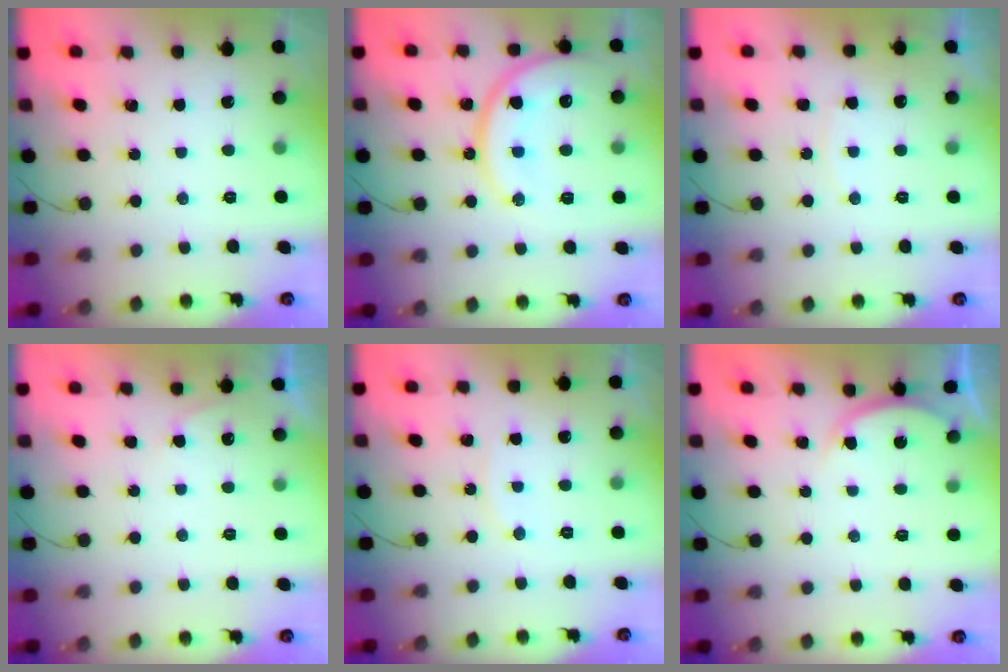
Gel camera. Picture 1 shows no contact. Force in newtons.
{"total": 15.1, "press": 15.0, "slide": 1.5}
{"total": 3.8, "press": 3.8, "slide": 0.4}
{"total": 3.8, "press": 3.3, "slide": 1.9}
{"total": 4.1, "press": 4.0, "slide": 0.5}
{"total": 3.3, "press": 3.3, "slide": 0.4}